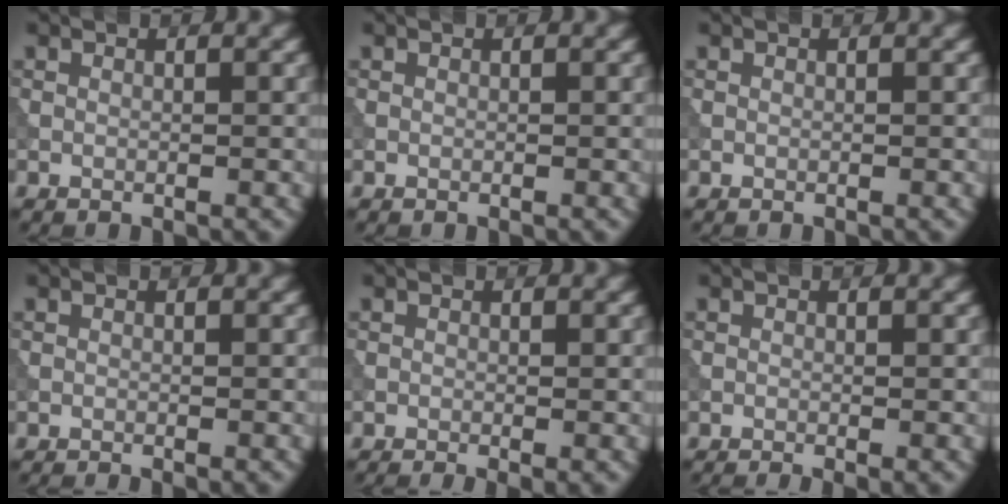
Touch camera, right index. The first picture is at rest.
{"total": 0.0}
{"total": 0.0}
{"total": 0.8, "force": [-0.6, 0.2, 0.5], "torque": [-0.003, -0.006, -0.013]}
{"total": 1.9, "force": [-0.8, 0.6, 1.6], "torque": [-0.018, -0.007, -0.015]}
{"total": 1.6, "force": [-0.8, 0.5, 1.3], "torque": [-0.013, -0.008, -0.014]}